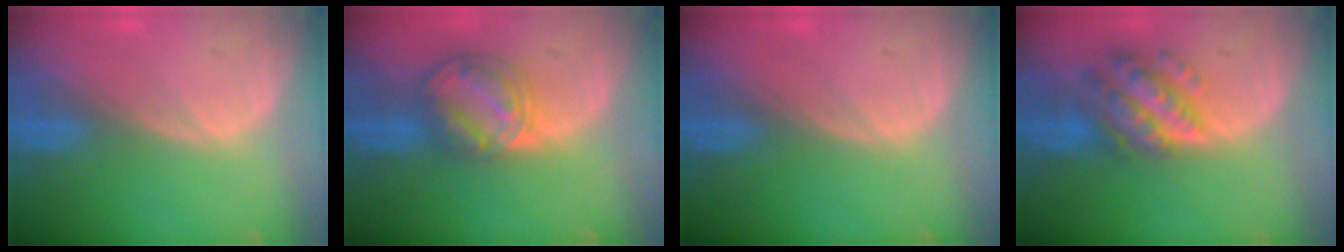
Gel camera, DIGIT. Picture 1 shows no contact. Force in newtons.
{"total": 8.2, "press": 7.0, "slide": 4.2}
{"total": 0.0}
{"total": 7.7, "press": 7.7, "slide": 0.4}